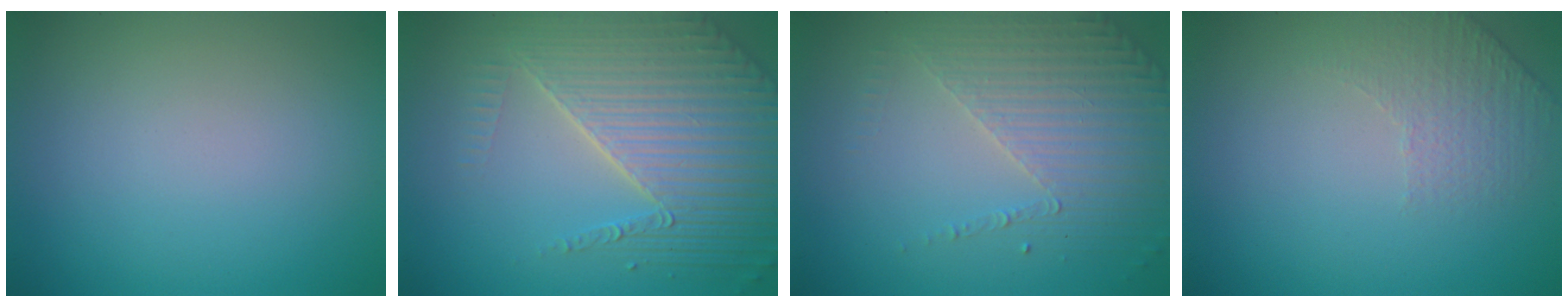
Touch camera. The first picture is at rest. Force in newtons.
{"total": 6.7, "press": 5.3, "slide": 4.1}
{"total": 4.2, "press": 3.1, "slide": 2.9}
{"total": 1.5, "press": 1.0, "slide": 1.1}